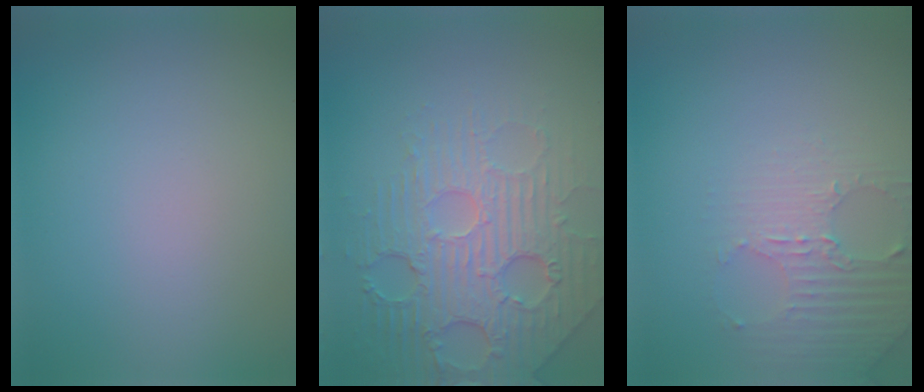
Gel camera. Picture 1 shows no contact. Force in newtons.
{"total": 6.5, "press": 5.1, "slide": 4.1}
{"total": 3.5, "press": 3.4, "slide": 0.8}